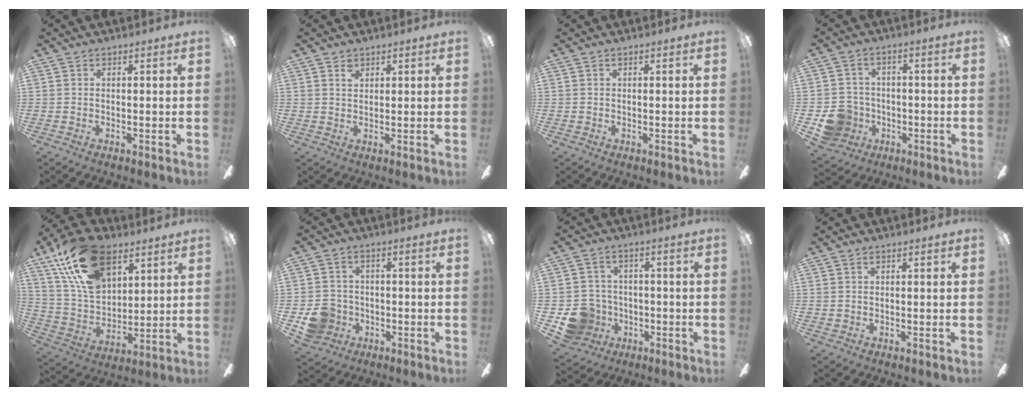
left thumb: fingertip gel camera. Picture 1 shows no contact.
{"total": 2.2, "force": [1.5, 1.3, 0.8], "torque": [-0.011, -0.003, 0.027]}
{"total": 0.0}
{"total": 8.7, "force": [-3.1, 7.9, 2.1], "torque": [-0.057, 0.027, -0.051]}
{"total": 20.9, "force": [11.9, 11.8, 12.5], "torque": [-0.263, -0.039, 0.215]}
{"total": 7.9, "force": [-2.8, 7.0, 2.2], "torque": [-0.050, 0.028, -0.046]}
{"total": 9.8, "force": [-3.7, 8.7, 2.5], "torque": [-0.067, 0.027, -0.060]}
{"total": 0.8, "force": [0.3, 0.7, 0.3], "torque": [-0.007, 0.005, 0.005]}